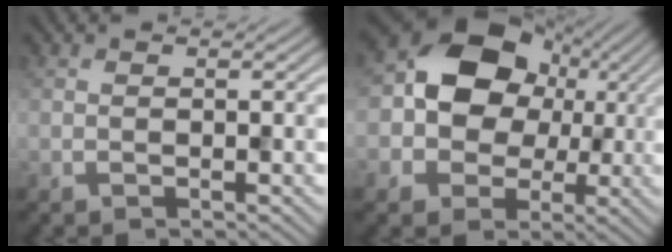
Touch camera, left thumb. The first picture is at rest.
{"total": 10.6, "force": [0.9, 8.9, 5.8], "torque": [-0.098, 0.000, 0.003]}